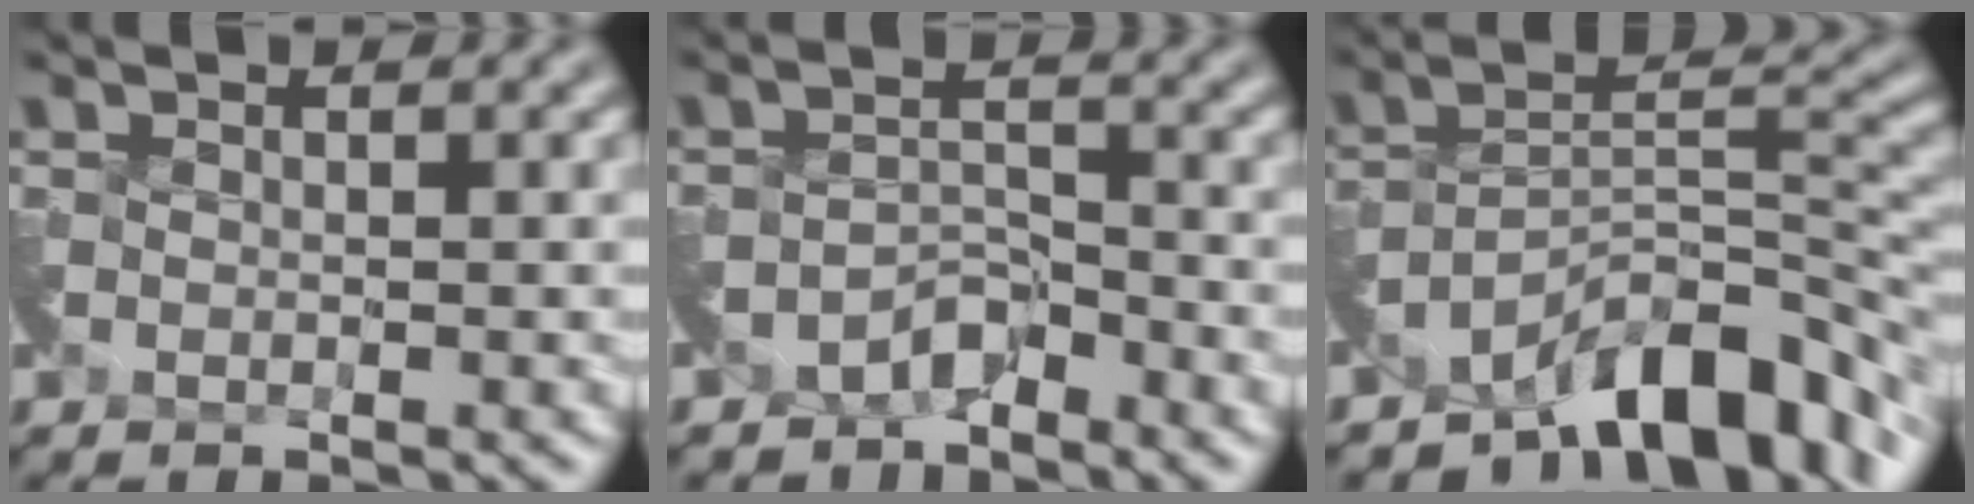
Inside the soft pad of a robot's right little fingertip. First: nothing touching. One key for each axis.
{"total": 2.2, "fx": -2.1, "fy": 0.4, "fz": 0.3, "tx": -0.007, "ty": 0.001, "tz": -0.040}
{"total": 8.7, "fx": -6.3, "fy": 2.3, "fz": 5.6, "tx": -0.067, "ty": 0.007, "tz": -0.114}